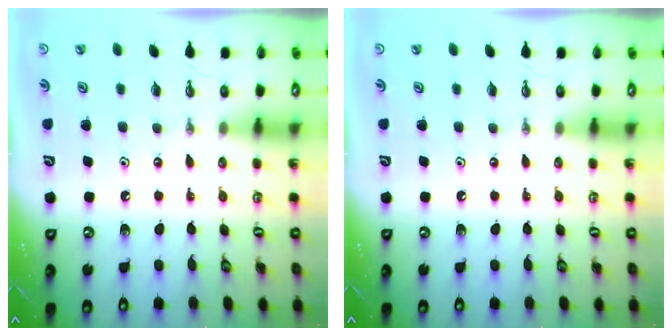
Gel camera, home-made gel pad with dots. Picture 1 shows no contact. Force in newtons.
{"total": 0.0}